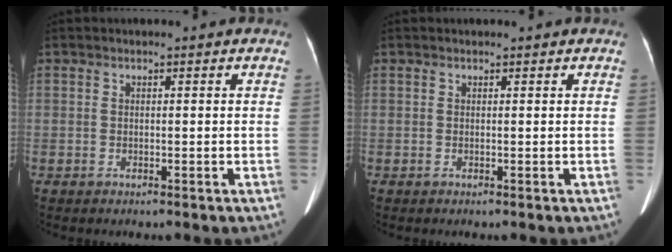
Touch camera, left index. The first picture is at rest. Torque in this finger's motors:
{"motor_torque": [0.08, -0.01, 0.00, 0.01]}